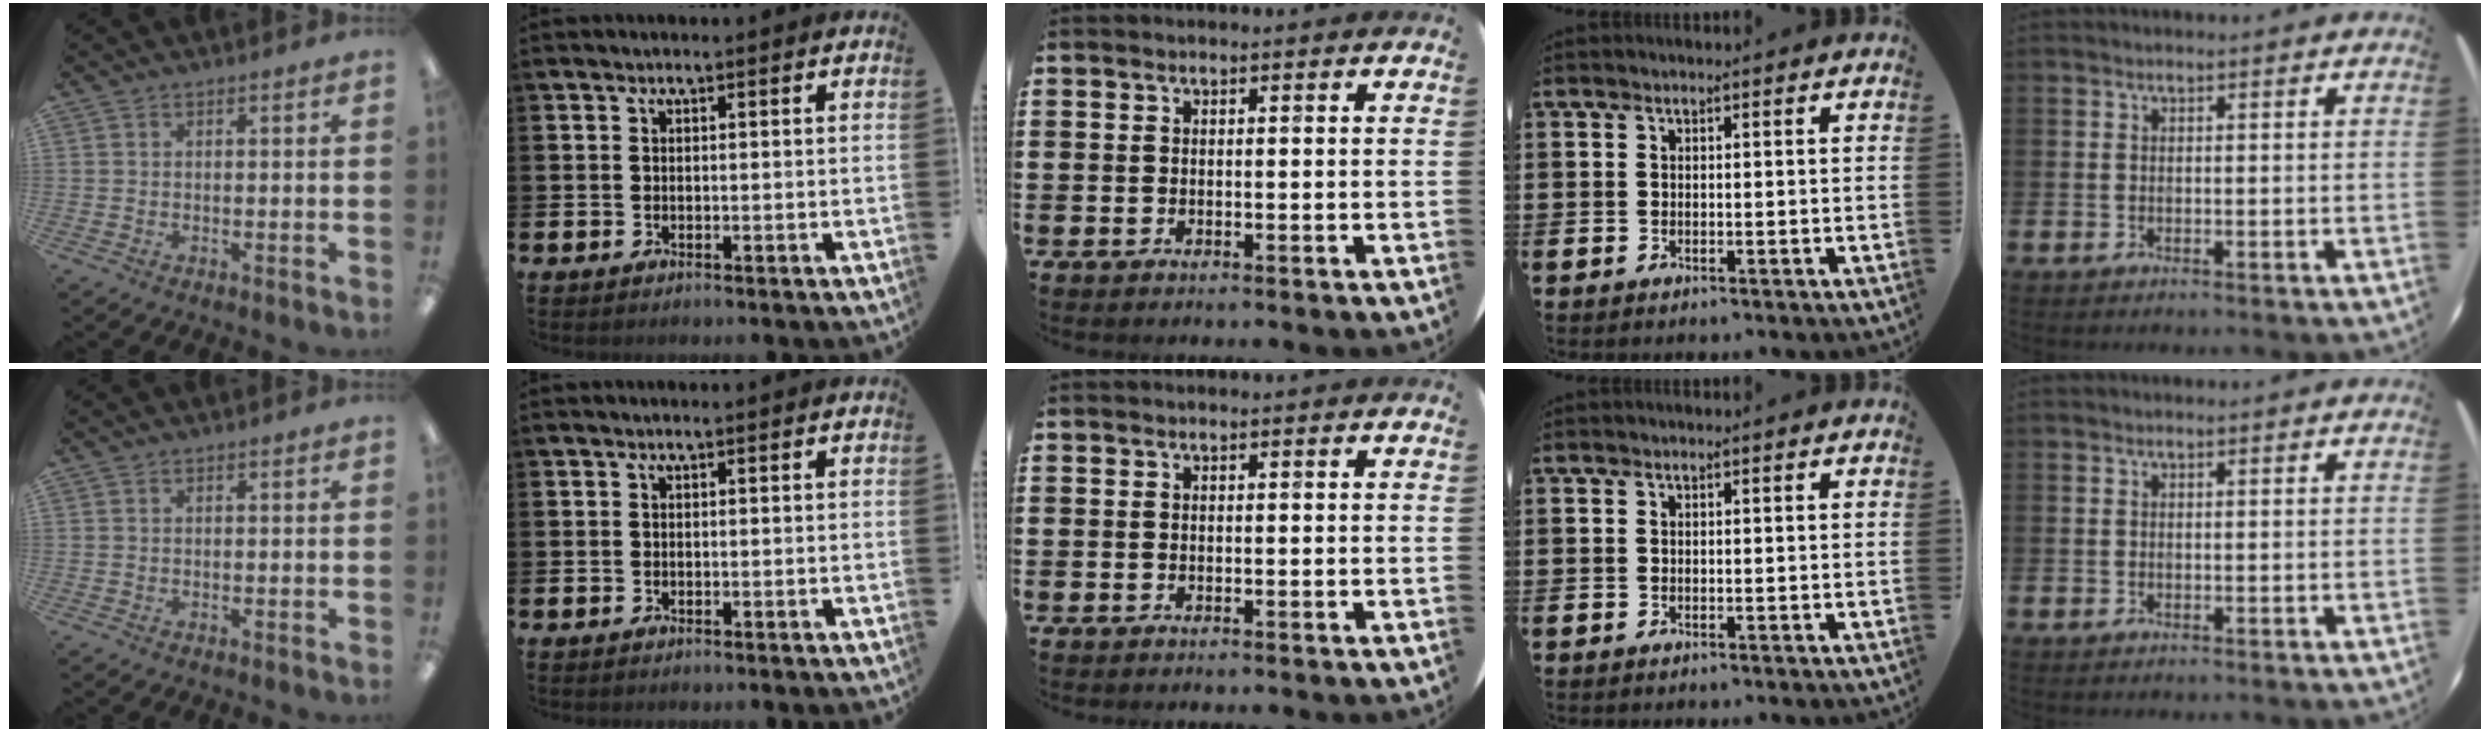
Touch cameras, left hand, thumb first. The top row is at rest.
{}